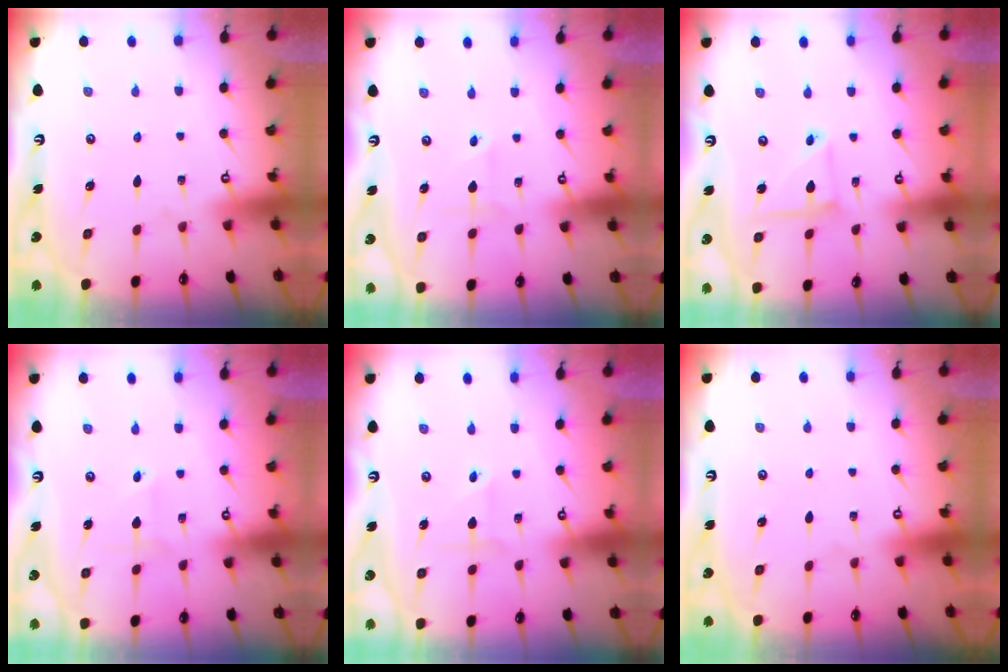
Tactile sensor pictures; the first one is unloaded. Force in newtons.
{"total": 1.6, "press": 1.3, "slide": 0.9}
{"total": 6.1, "press": 6.1, "slide": 0.4}
{"total": 1.8, "press": 1.8, "slide": 0.1}
{"total": 1.7, "press": 1.7, "slide": 0.2}
{"total": 0.0}